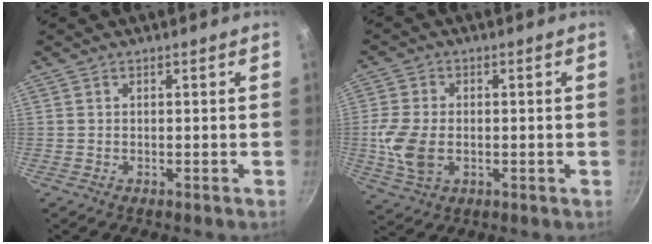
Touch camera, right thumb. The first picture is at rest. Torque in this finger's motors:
{"motor_torque": [0.58, 0.55, 1.02, -0.28, 0.27]}